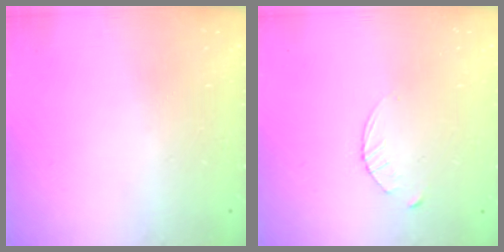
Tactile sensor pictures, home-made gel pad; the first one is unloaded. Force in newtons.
{"total": 2.9, "press": 2.9, "slide": 0.4}